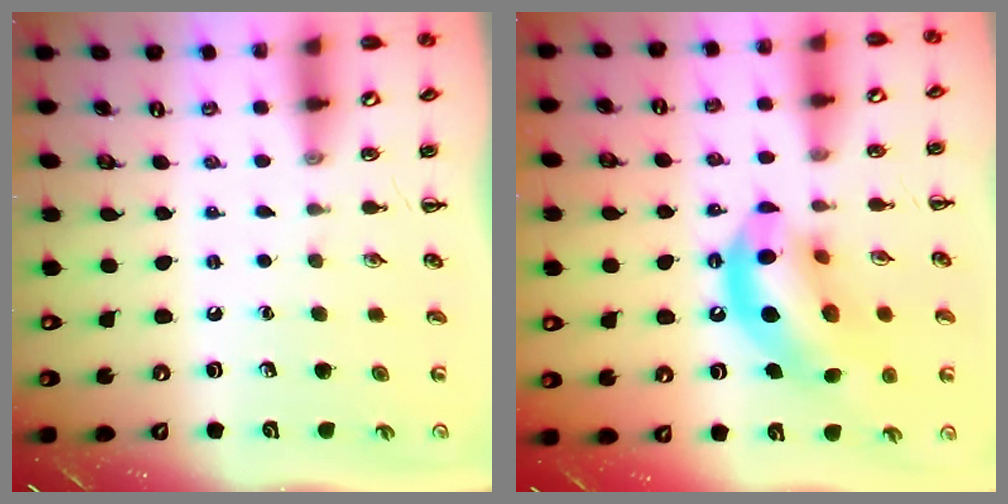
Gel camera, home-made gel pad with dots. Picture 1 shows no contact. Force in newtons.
{"total": 16.6, "press": 16.2, "slide": 3.6}